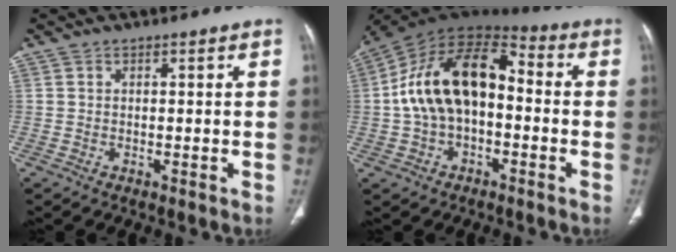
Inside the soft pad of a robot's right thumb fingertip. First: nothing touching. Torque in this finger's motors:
{"motor_torque": [0.74, 2.67, 1.30, -0.26, 0.35]}